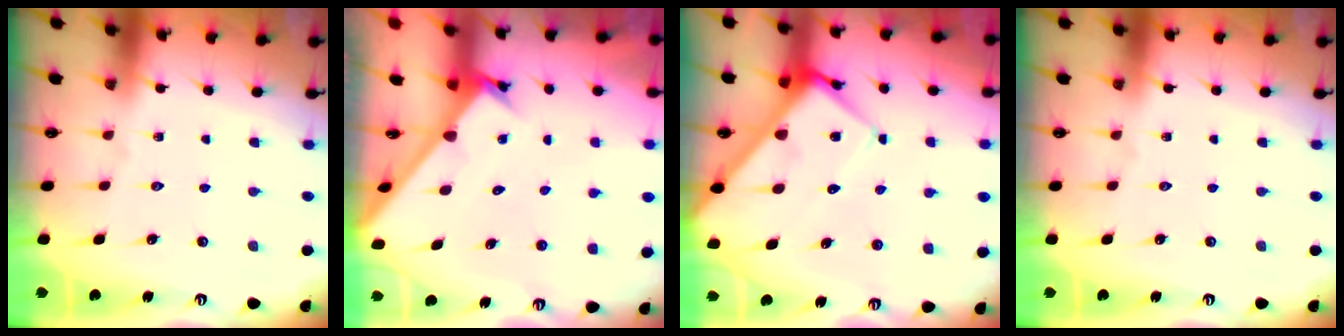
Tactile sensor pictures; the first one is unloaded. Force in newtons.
{"total": 2.4, "press": 2.4, "slide": 0.2}
{"total": 9.7, "press": 9.7, "slide": 0.8}
{"total": 0.0}